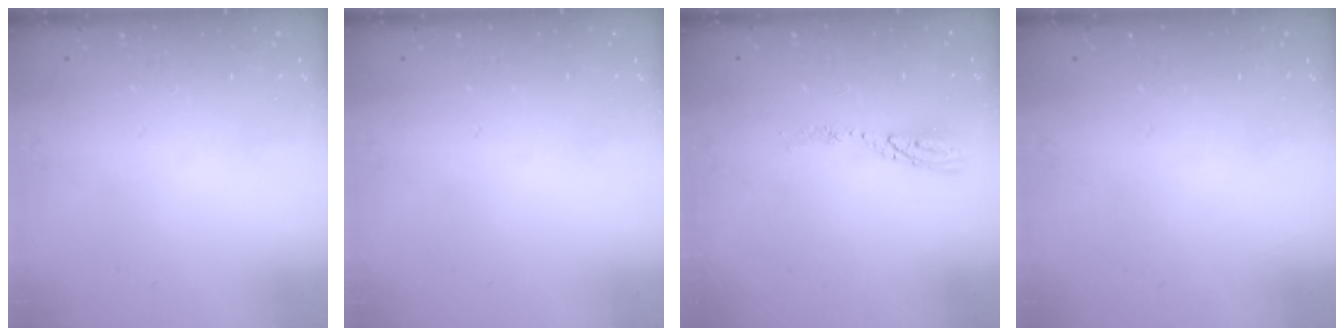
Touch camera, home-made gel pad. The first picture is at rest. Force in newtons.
{"total": 0.0}
{"total": 4.8, "press": 4.8, "slide": 0.5}
{"total": 0.0}